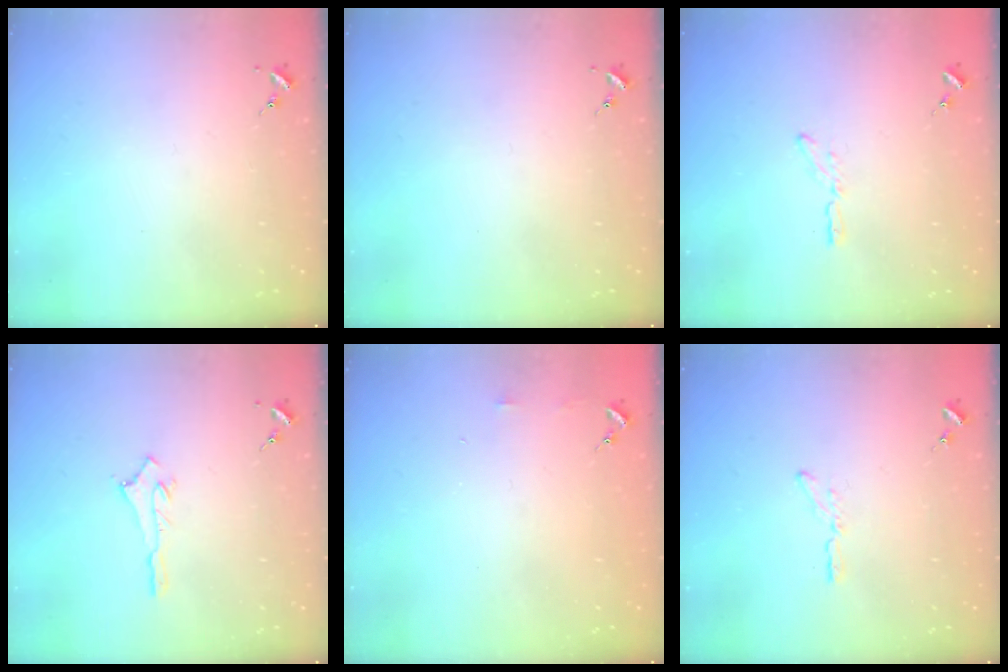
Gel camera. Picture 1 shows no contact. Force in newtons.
{"total": 0.0}
{"total": 3.3, "press": 3.3, "slide": 0.3}
{"total": 2.7, "press": 2.7, "slide": 0.2}
{"total": 3.4, "press": 3.3, "slide": 0.4}
{"total": 3.7, "press": 3.7, "slide": 0.4}